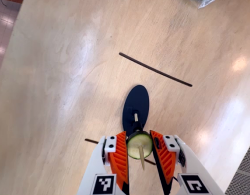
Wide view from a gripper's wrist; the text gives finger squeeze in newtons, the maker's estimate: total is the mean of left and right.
{"total": 10.0, "left": 10.4, "right": 9.7}